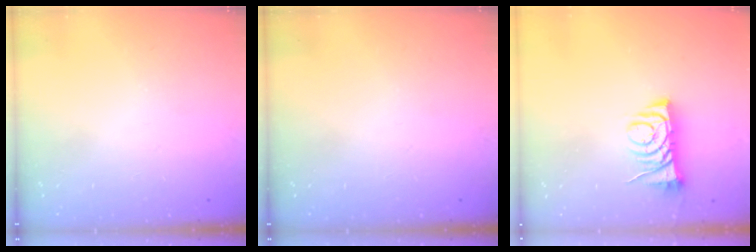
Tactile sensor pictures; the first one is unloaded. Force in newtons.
{"total": 0.0}
{"total": 7.1, "press": 7.0, "slide": 0.9}